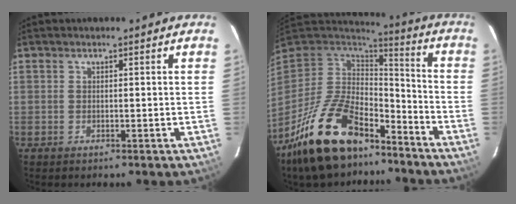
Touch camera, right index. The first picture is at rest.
{"total": 22.0, "force": [-14.9, 9.7, 13.0], "torque": [-0.261, -0.015, -0.249]}